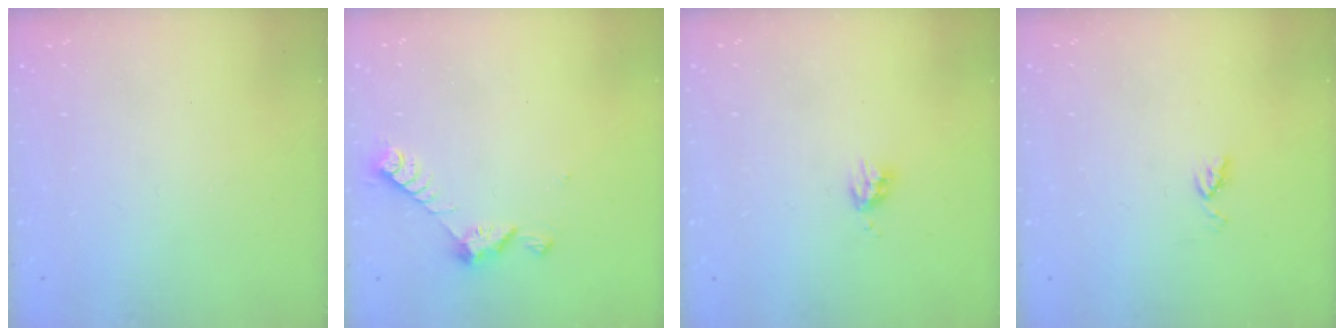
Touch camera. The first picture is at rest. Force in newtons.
{"total": 7.2, "press": 7.2, "slide": 0.5}
{"total": 4.0, "press": 3.9, "slide": 0.6}
{"total": 4.0, "press": 4.0, "slide": 0.6}